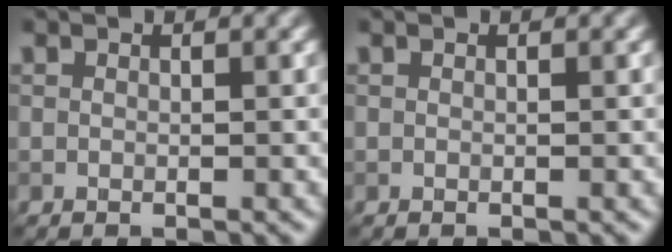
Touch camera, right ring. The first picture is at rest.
{"total": 0.0}